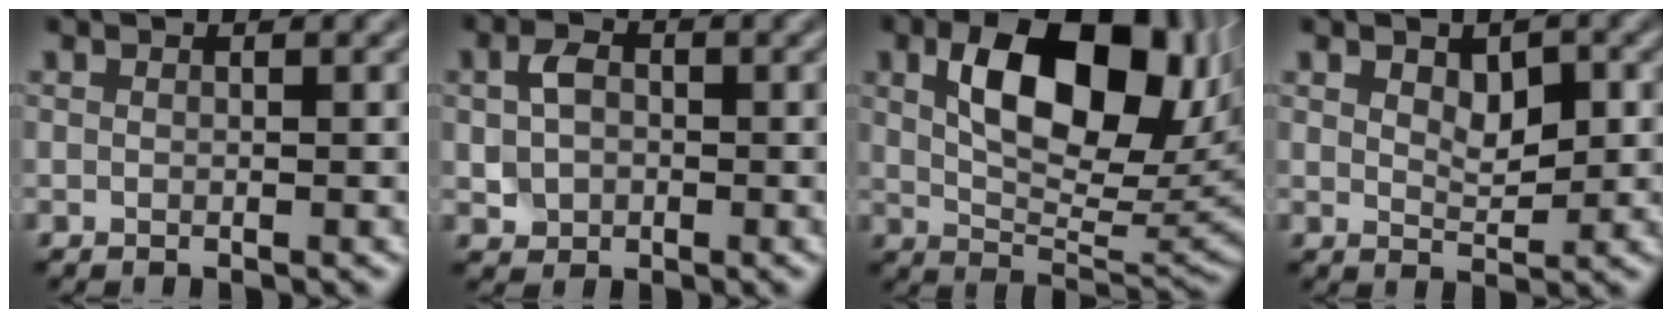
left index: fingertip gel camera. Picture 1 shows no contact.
{"total": 3.3, "force": [0.2, 2.6, 2.0], "torque": [-0.041, 0.001, -0.001]}
{"total": 11.6, "force": [3.6, 6.2, 9.2], "torque": [-0.143, -0.001, 0.065]}
{"total": 2.9, "force": [0.9, 1.6, 2.2], "torque": [-0.035, -0.002, 0.016]}